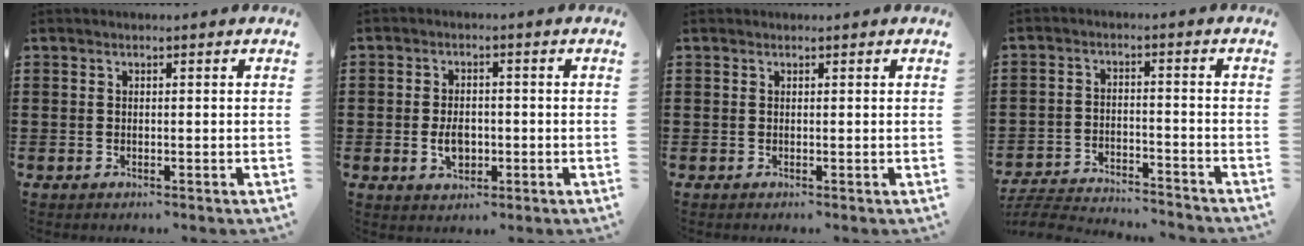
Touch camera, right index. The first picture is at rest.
{"total": 3.8, "force": [-0.8, 2.4, 2.8], "torque": [-0.047, -0.002, -0.014]}
{"total": 0.0}
{"total": 4.6, "force": [-4.6, 0.1, 0.8], "torque": [-0.029, -0.004, -0.097]}